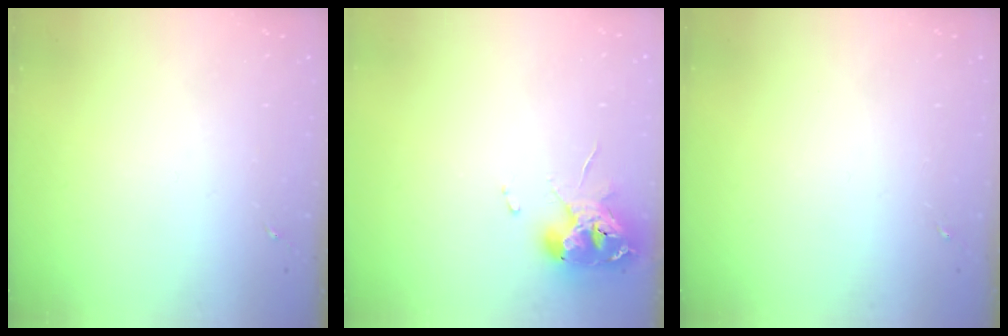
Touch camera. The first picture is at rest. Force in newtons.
{"total": 10.3, "press": 10.3, "slide": 1.3}
{"total": 0.0}